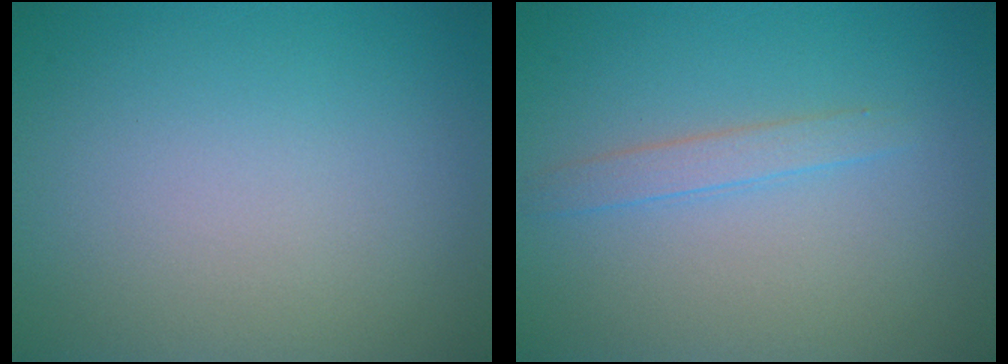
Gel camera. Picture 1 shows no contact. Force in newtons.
{"total": 1.5, "press": 1.5, "slide": 0.0}